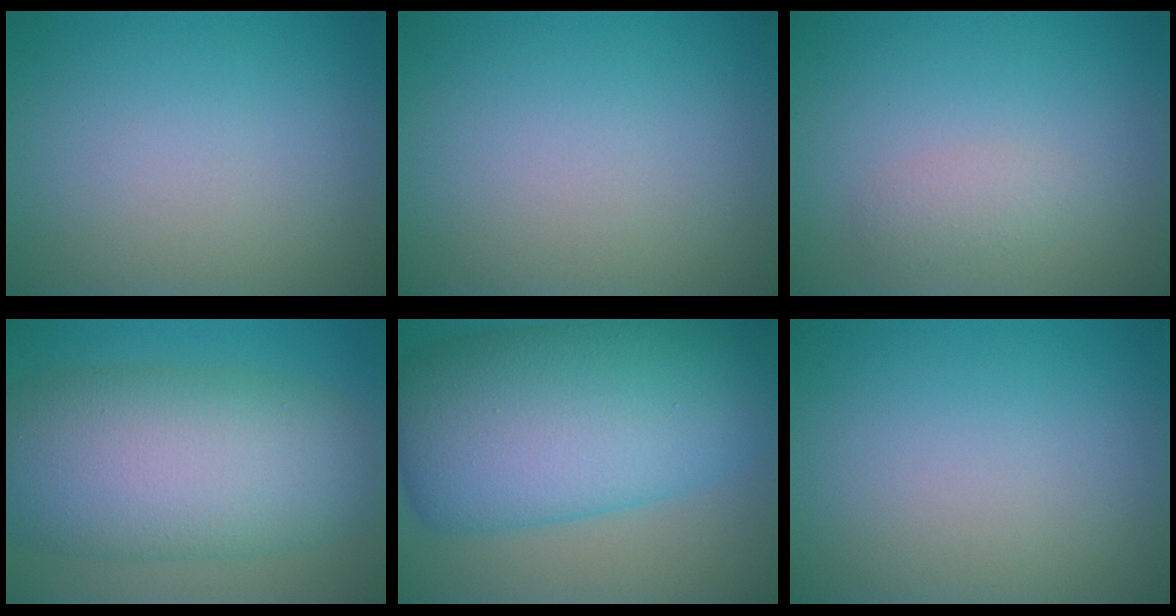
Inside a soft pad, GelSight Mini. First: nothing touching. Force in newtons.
{"total": 0.0}
{"total": 1.5, "press": 1.5, "slide": 0.1}
{"total": 12.4, "press": 12.4, "slide": 0.2}
{"total": 14.1, "press": 14.1, "slide": 0.1}
{"total": 0.0}